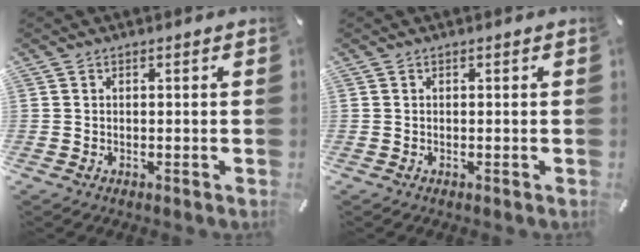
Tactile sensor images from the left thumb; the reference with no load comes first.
{"total": 0.0}